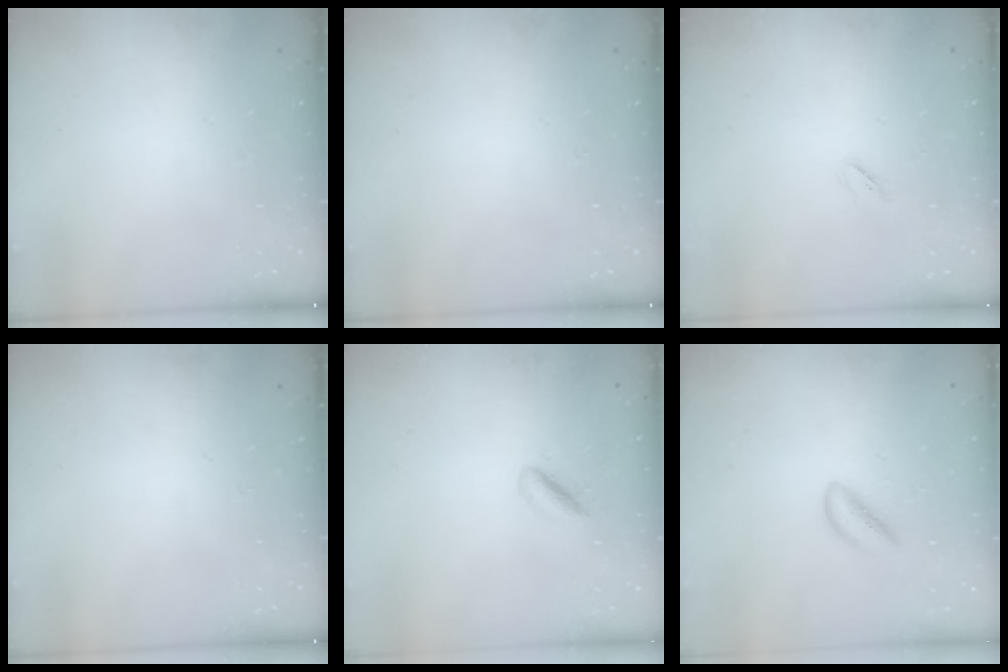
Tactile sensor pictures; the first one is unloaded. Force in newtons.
{"total": 0.0}
{"total": 1.9, "press": 1.8, "slide": 0.6}
{"total": 0.0}
{"total": 2.2, "press": 2.0, "slide": 1.0}
{"total": 2.7, "press": 2.6, "slide": 0.8}